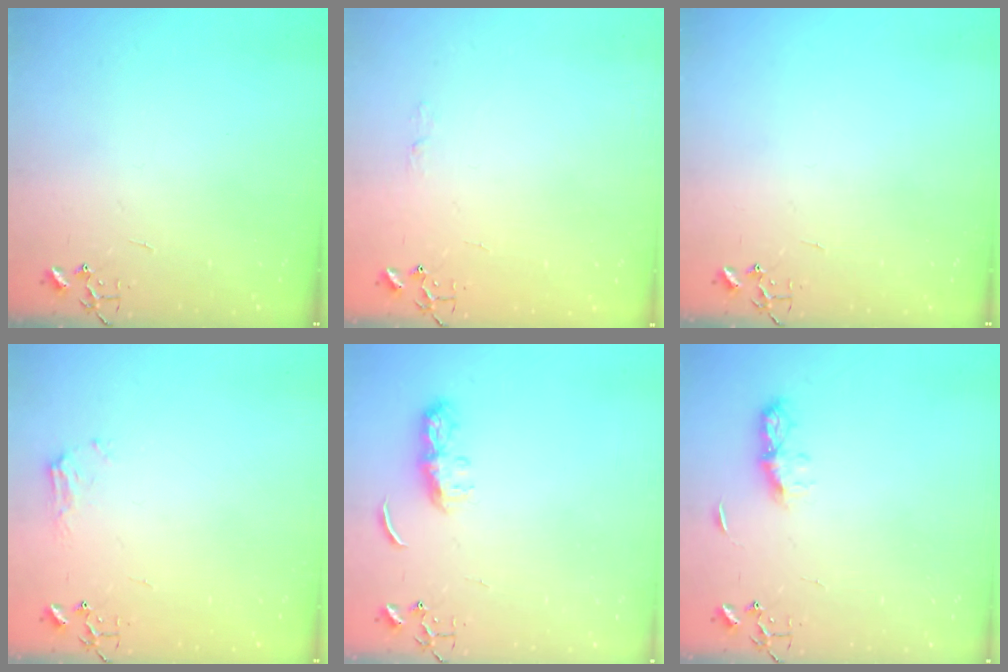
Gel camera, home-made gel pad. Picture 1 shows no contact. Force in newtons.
{"total": 3.6, "press": 3.6, "slide": 0.4}
{"total": 0.0}
{"total": 7.2, "press": 7.2, "slide": 0.8}
{"total": 6.5, "press": 6.4, "slide": 0.6}
{"total": 6.4, "press": 6.3, "slide": 0.7}